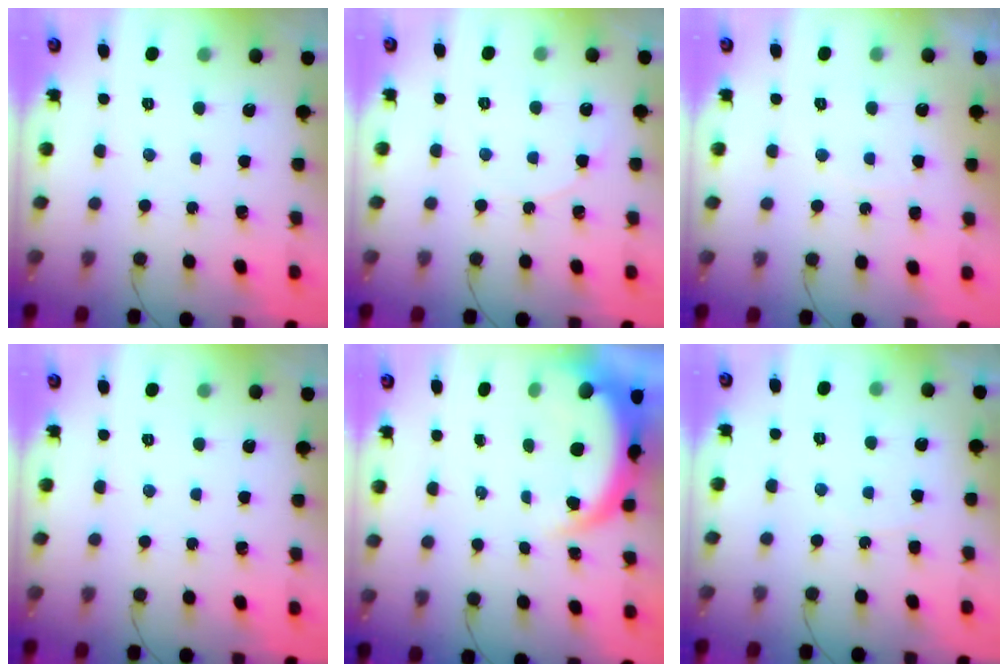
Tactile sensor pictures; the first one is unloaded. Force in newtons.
{"total": 4.5, "press": 4.5, "slide": 0.5}
{"total": 4.2, "press": 4.2, "slide": 0.3}
{"total": 0.0}
{"total": 5.3, "press": 5.2, "slide": 0.9}
{"total": 4.5, "press": 4.4, "slide": 0.4}